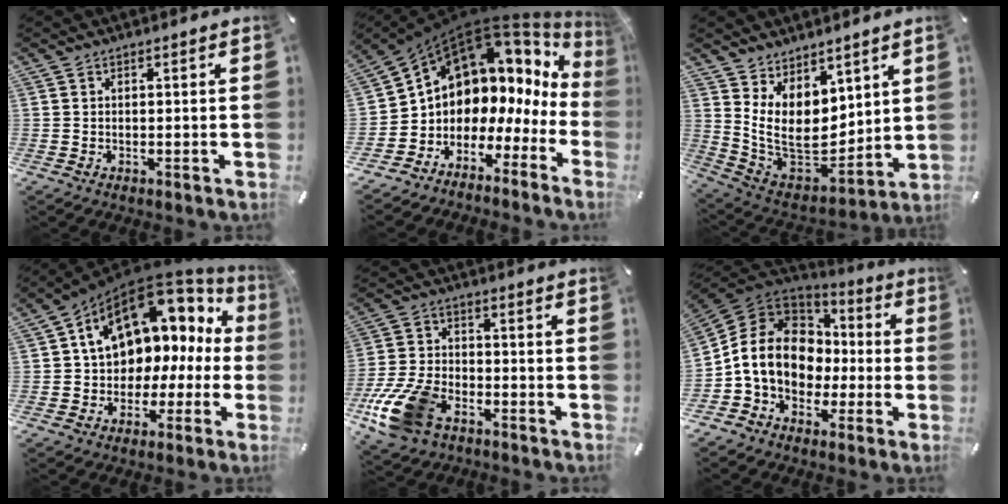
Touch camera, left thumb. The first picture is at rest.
{"total": 8.1, "force": [4.7, 6.4, 1.9], "torque": [-0.046, -0.065, 0.081]}
{"total": 12.7, "force": [5.1, 9.4, 7.0], "torque": [-0.151, -0.069, 0.107]}
{"total": 13.0, "force": [6.6, 8.9, 6.8], "torque": [-0.110, -0.053, 0.115]}
{"total": 14.0, "force": [-7.6, 8.5, 8.2], "torque": [-0.170, 0.039, -0.135]}
{"total": 14.8, "force": [-1.6, 12.8, 7.2], "torque": [-0.177, 0.019, -0.026]}